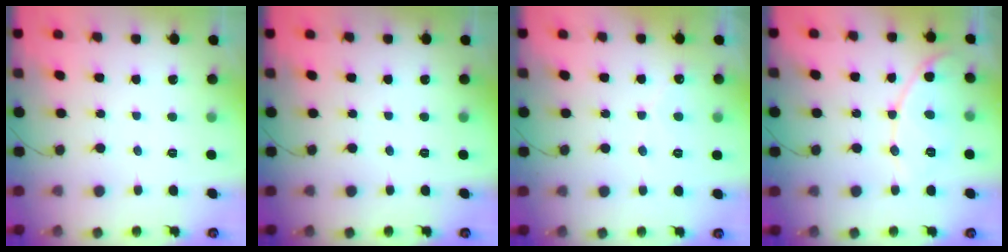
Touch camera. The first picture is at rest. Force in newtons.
{"total": 0.0}
{"total": 3.0, "press": 3.0, "slide": 0.1}
{"total": 9.7, "press": 9.7, "slide": 0.4}